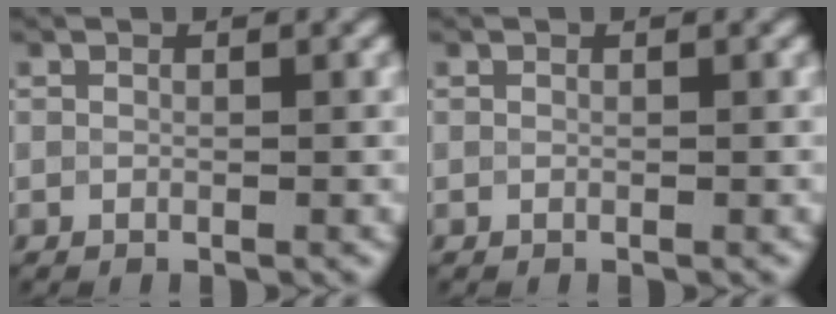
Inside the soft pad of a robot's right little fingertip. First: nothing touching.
{"total": 0.0}